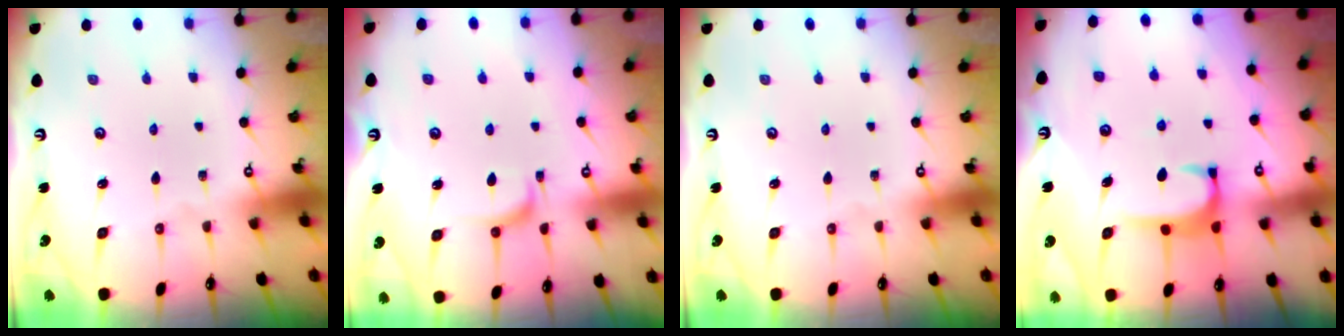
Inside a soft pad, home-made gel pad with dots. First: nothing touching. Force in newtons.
{"total": 2.2, "press": 2.1, "slide": 0.7}
{"total": 0.0}
{"total": 2.0, "press": 2.0, "slide": 0.6}